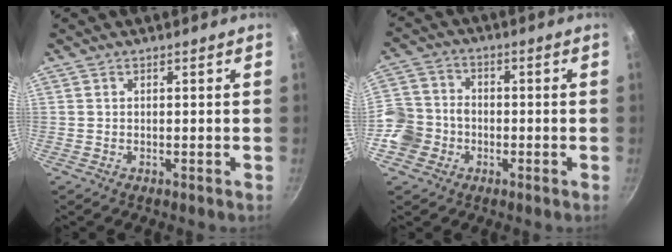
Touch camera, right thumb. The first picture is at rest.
{"total": 8.5, "force": [-2.9, 7.6, 2.6], "torque": [-0.029, 0.024, -0.059]}